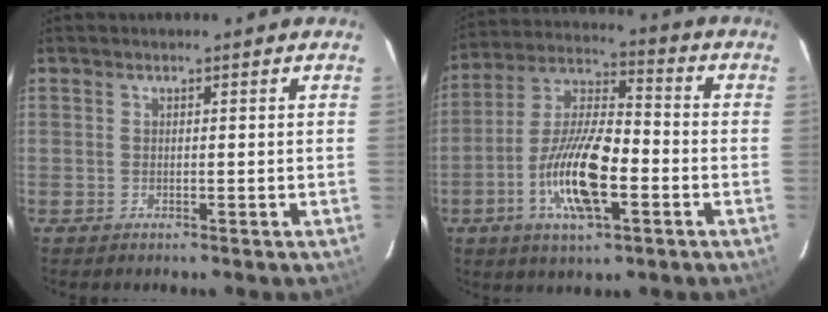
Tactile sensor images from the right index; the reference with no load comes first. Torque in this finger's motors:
{"motor_torque": [1.35, -0.79, 0.79, 0.21]}